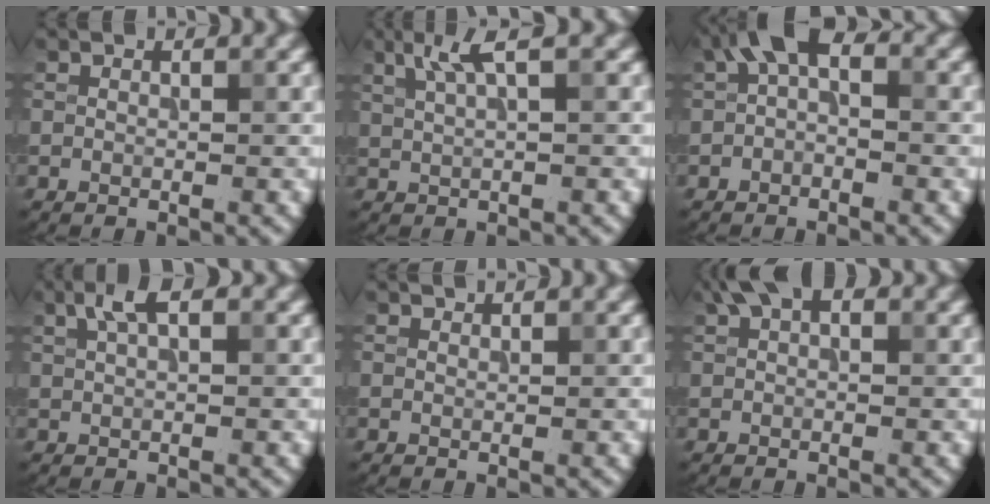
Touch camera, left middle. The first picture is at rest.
{"total": 3.1, "force": [1.7, 0.6, 2.5], "torque": [-0.041, 0.004, 0.033]}
{"total": 3.8, "force": [0.3, 2.1, 3.1], "torque": [-0.050, 0.018, -0.009]}
{"total": 2.4, "force": [1.2, 0.8, 1.9], "torque": [-0.037, 0.006, 0.022]}
{"total": 0.6, "force": [0.6, 0.0, 0.0], "torque": [0.002, -0.002, 0.011]}
{"total": 3.2, "force": [1.8, 1.7, 2.1], "torque": [-0.030, 0.009, 0.025]}